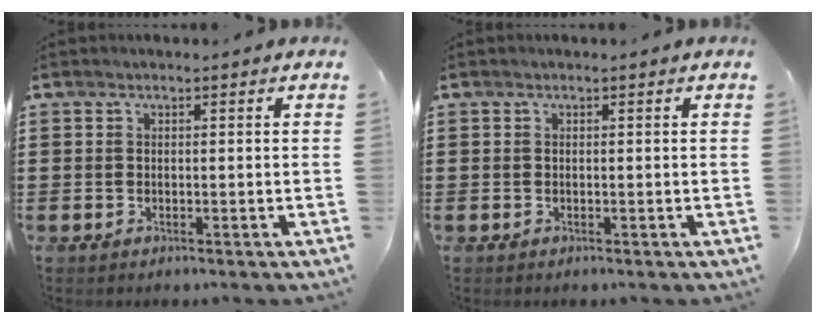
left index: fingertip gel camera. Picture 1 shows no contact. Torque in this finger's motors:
{"motor_torque": [0.15, 0.04, 0.02, 0.01]}